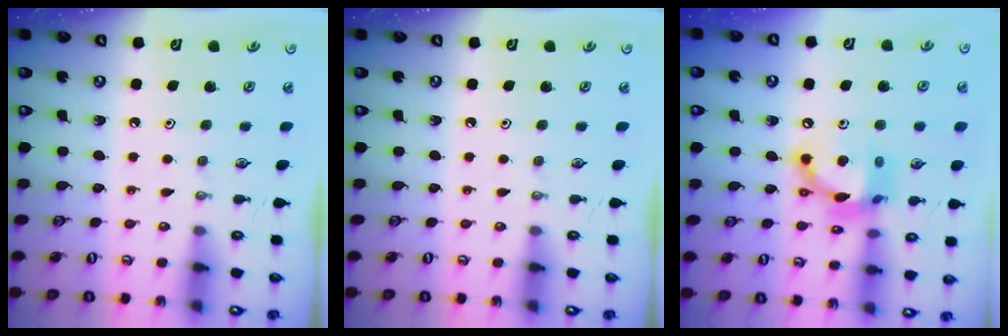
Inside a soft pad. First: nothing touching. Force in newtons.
{"total": 0.0}
{"total": 14.0, "press": 13.9, "slide": 1.3}